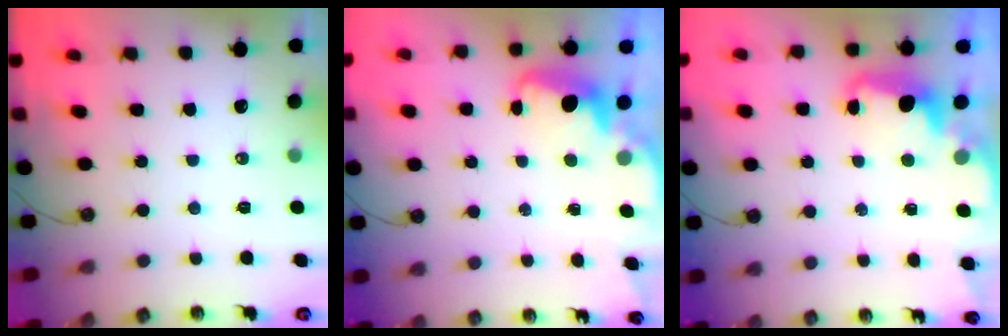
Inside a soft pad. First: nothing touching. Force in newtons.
{"total": 2.6, "press": 2.6, "slide": 0.5}
{"total": 2.8, "press": 2.7, "slide": 0.7}